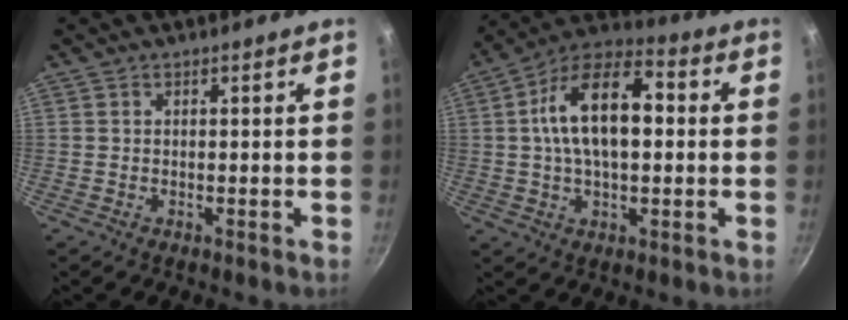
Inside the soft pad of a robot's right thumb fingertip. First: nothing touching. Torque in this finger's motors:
{"motor_torque": [0.93, 3.88, 1.84, 0.02, 0.21]}